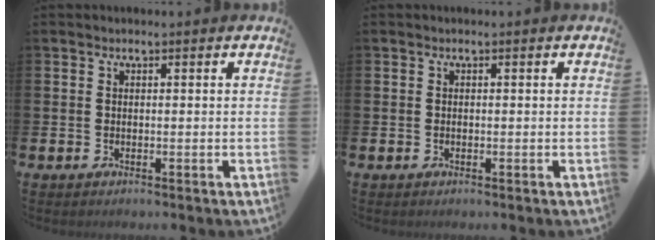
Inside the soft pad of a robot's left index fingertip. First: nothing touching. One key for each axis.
{"total": 0.0}